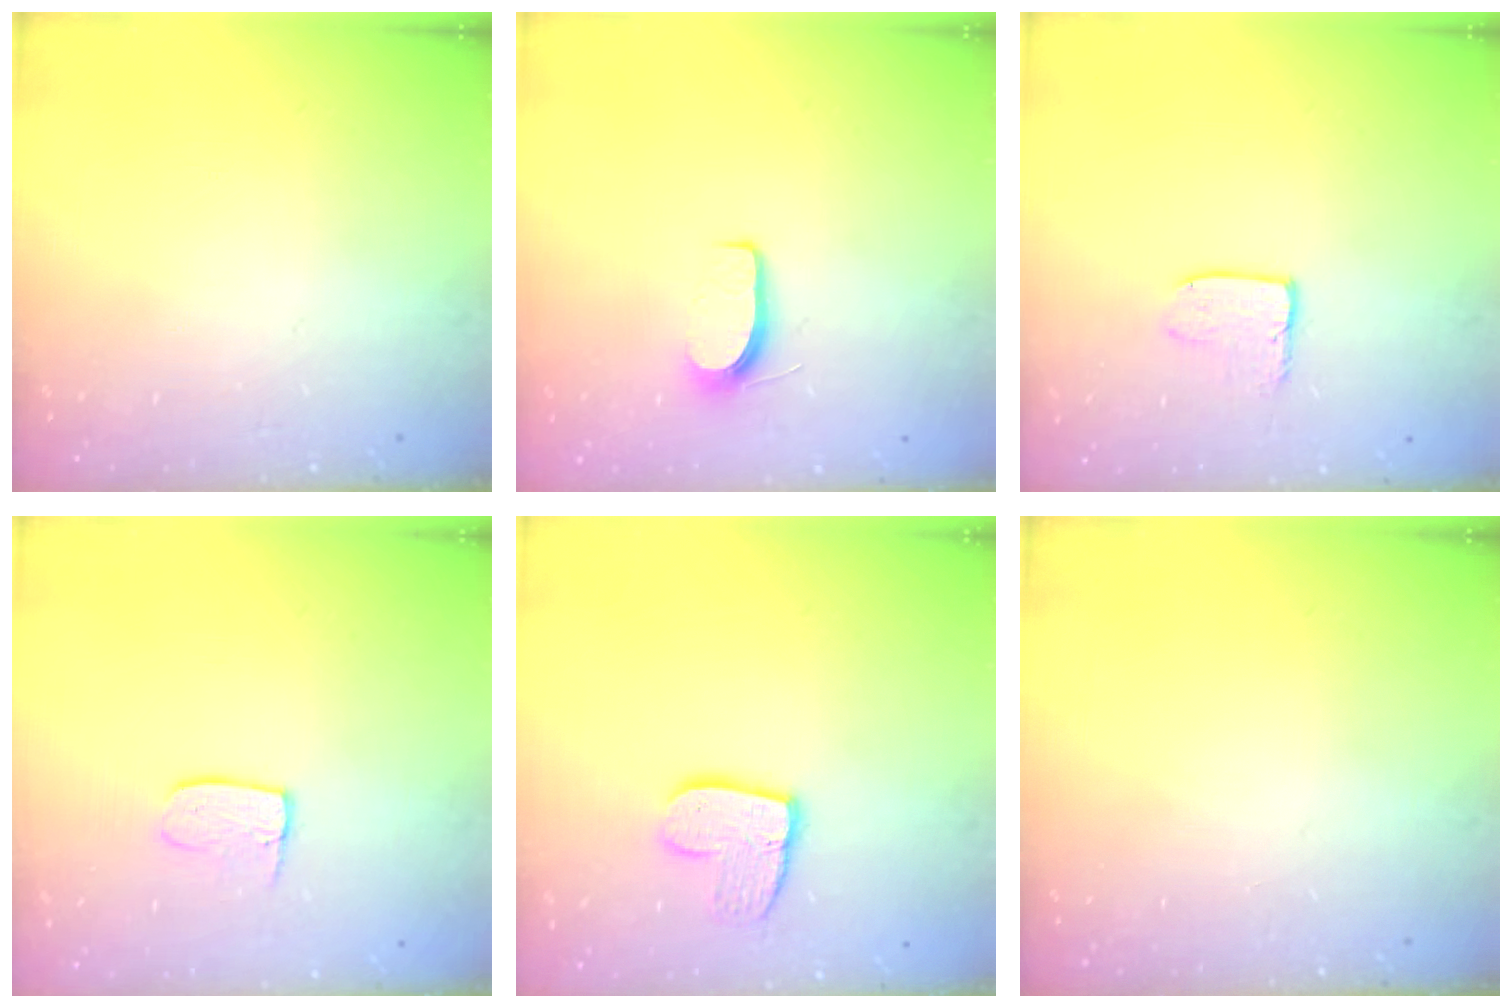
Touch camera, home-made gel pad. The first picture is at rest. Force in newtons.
{"total": 6.1, "press": 6.0, "slide": 0.7}
{"total": 3.8, "press": 3.8, "slide": 0.3}
{"total": 6.7, "press": 6.7, "slide": 0.4}
{"total": 10.5, "press": 10.5, "slide": 0.8}
{"total": 0.0}